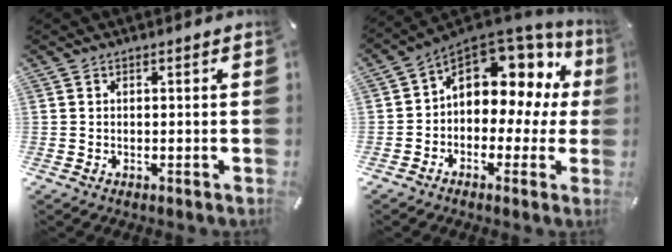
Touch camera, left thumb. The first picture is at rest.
{"total": 11.3, "force": [4.4, 7.9, 6.8], "torque": [-0.102, -0.039, 0.077]}